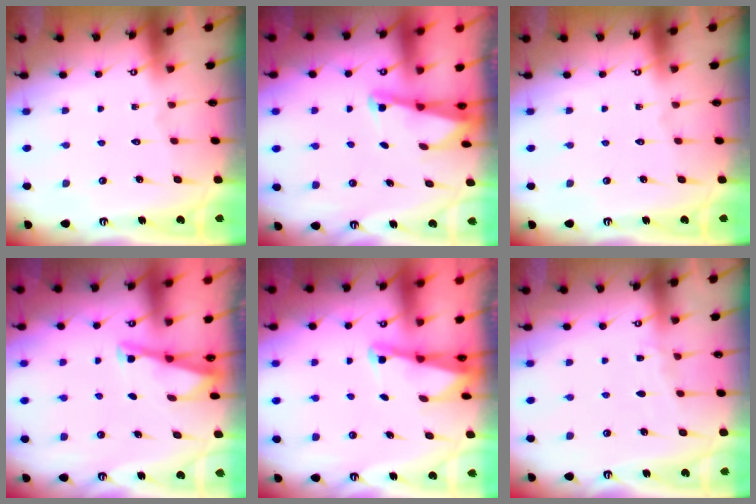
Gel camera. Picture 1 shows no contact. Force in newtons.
{"total": 1.4, "press": 1.4, "slide": 0.2}
{"total": 0.0}
{"total": 2.9, "press": 2.9, "slide": 0.3}
{"total": 1.4, "press": 1.4, "slide": 0.2}
{"total": 3.5, "press": 3.4, "slide": 0.5}